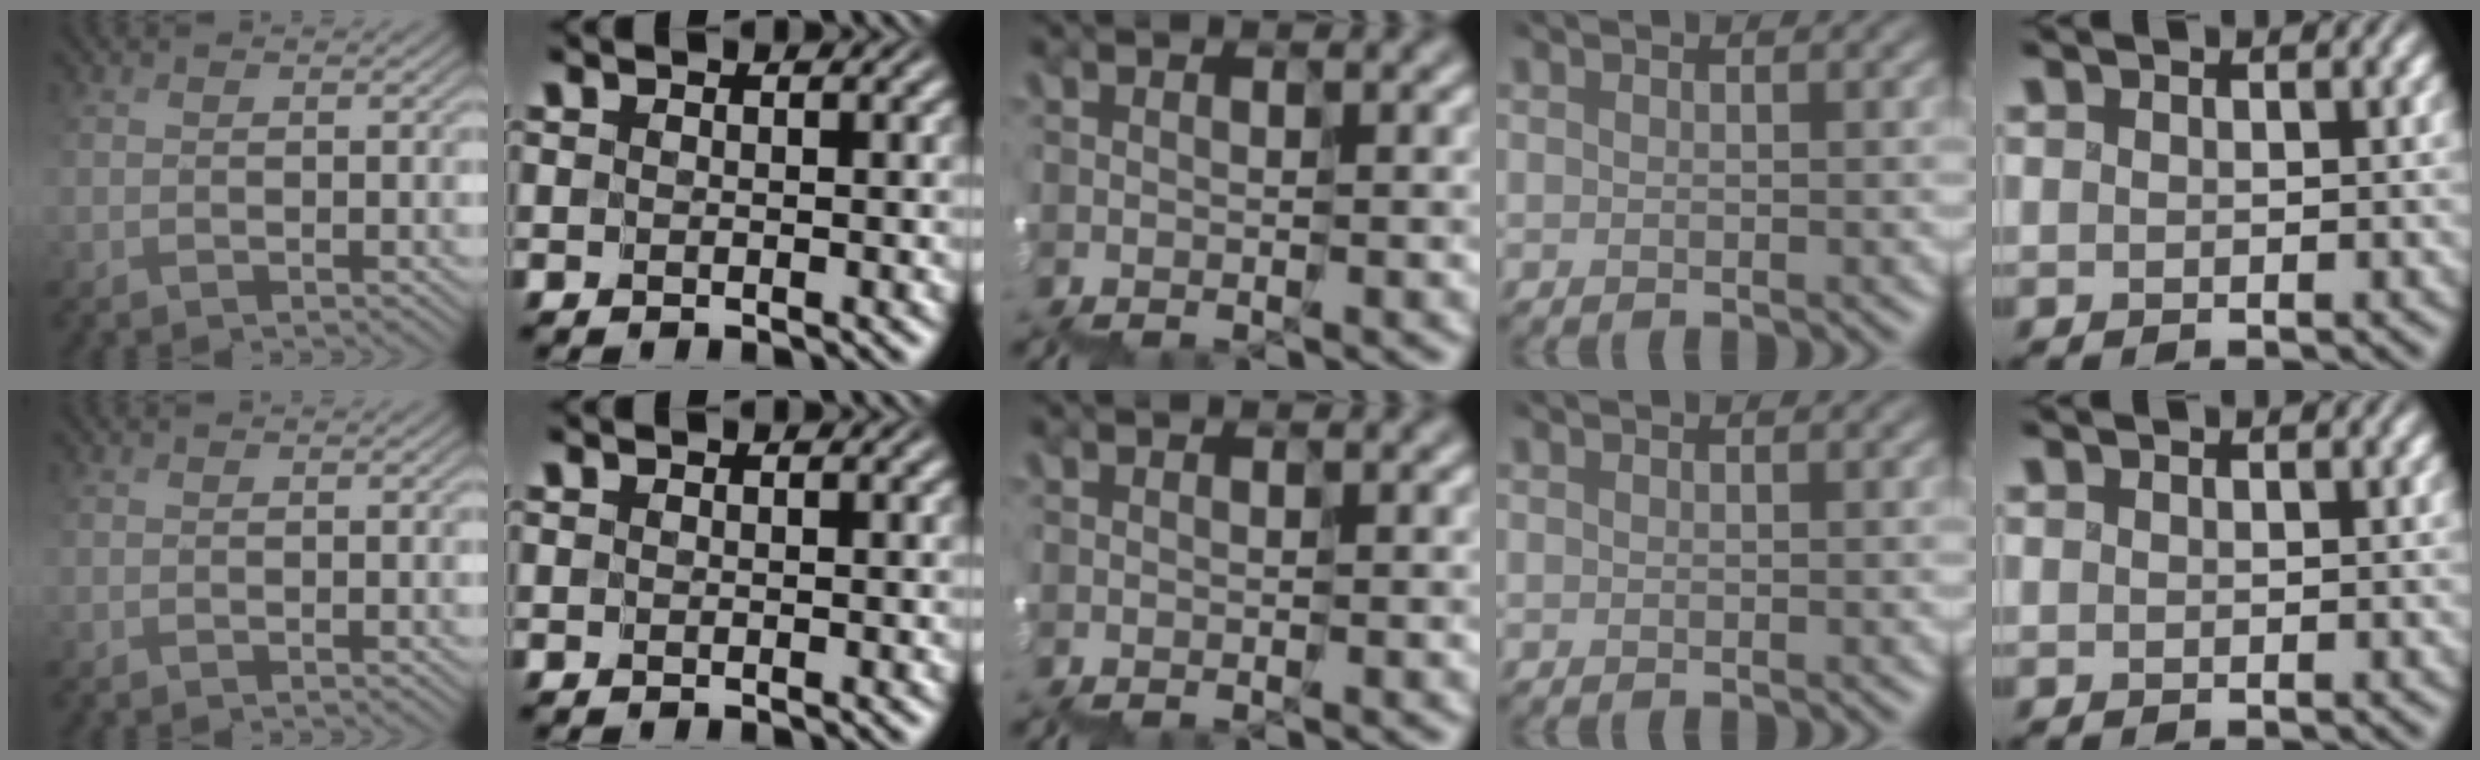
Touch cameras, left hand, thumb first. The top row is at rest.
{}